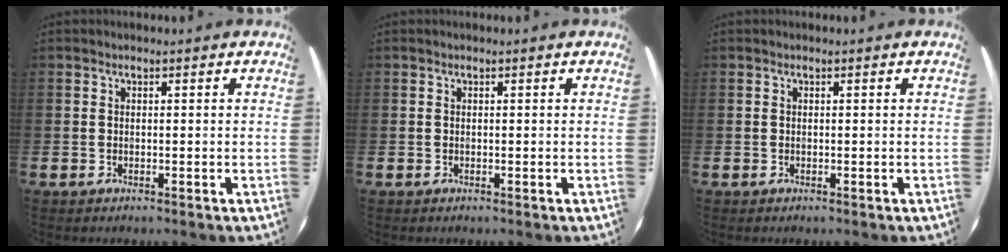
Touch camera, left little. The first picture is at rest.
{"total": 0.0}
{"total": 0.0}